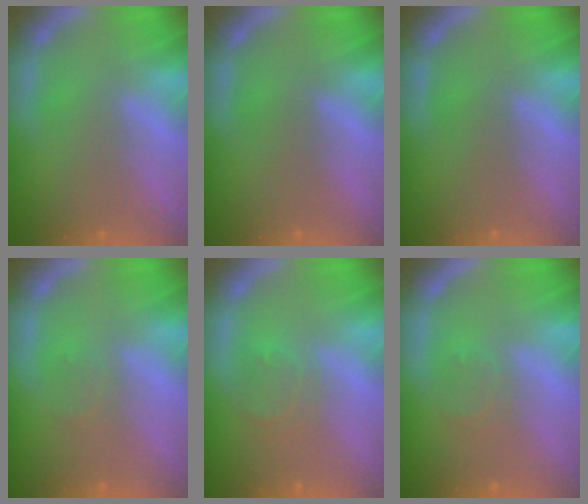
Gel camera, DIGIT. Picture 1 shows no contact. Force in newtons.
{"total": 0.0}
{"total": 0.0}
{"total": 1.0}
{"total": 2.4}
{"total": 1.5}